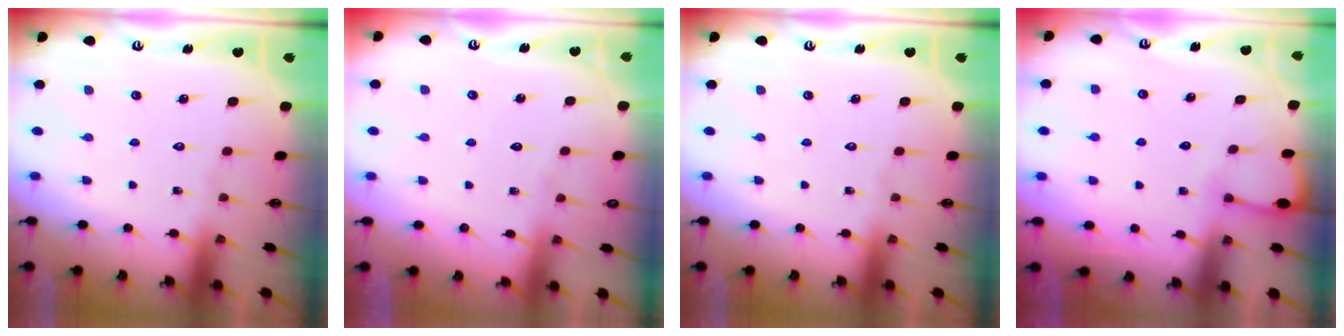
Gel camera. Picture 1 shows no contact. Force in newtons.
{"total": 2.7, "press": 2.6, "slide": 0.5}
{"total": 0.0}
{"total": 2.8, "press": 2.8, "slide": 0.4}